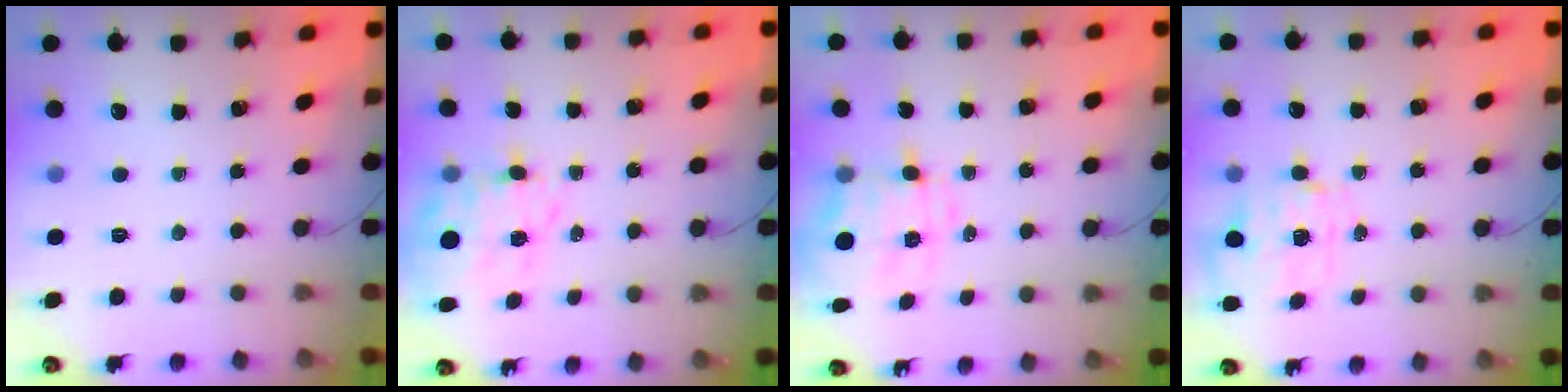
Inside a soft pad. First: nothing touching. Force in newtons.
{"total": 14.1, "press": 13.7, "slide": 3.5}
{"total": 8.7, "press": 8.5, "slide": 1.7}
{"total": 2.8, "press": 2.6, "slide": 0.9}